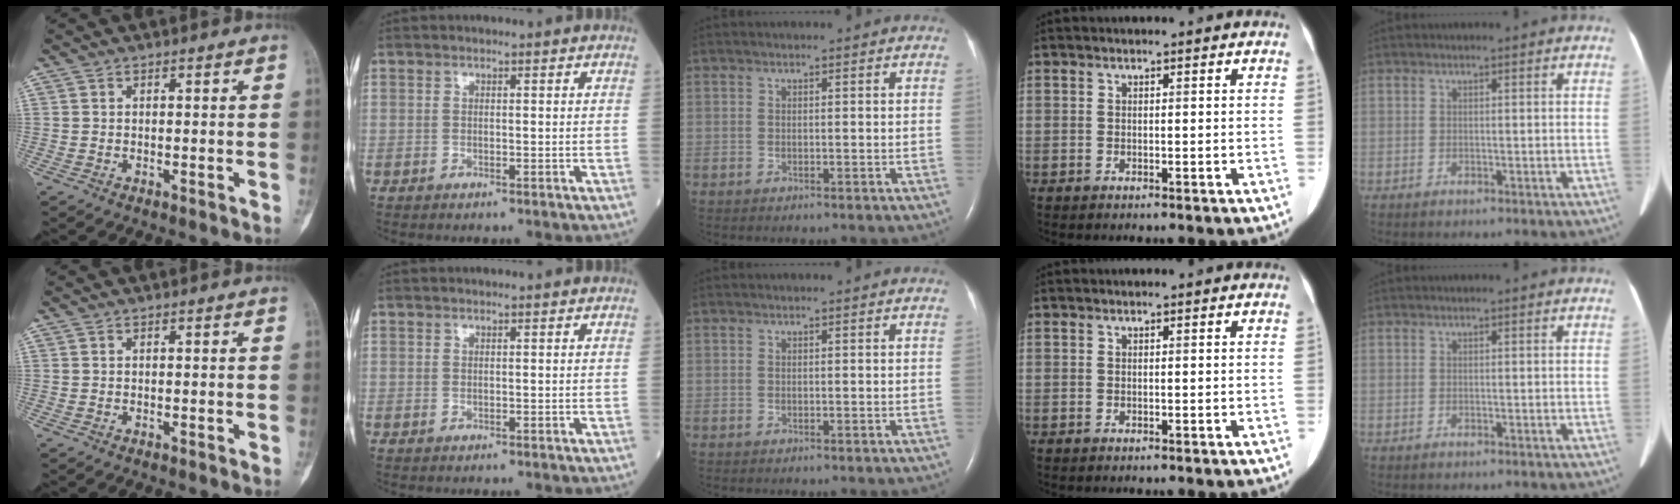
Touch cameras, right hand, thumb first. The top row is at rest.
{}